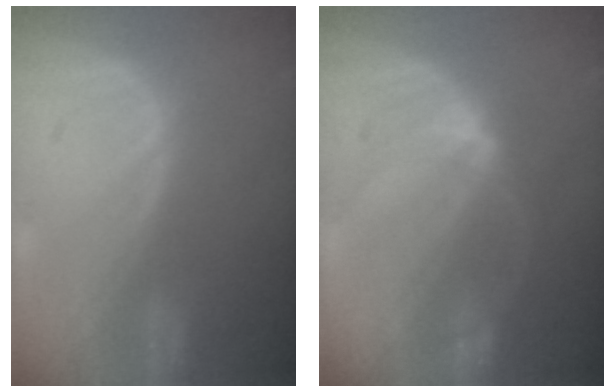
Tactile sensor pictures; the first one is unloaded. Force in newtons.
{"total": 5.2, "press": 4.8, "slide": 1.8}